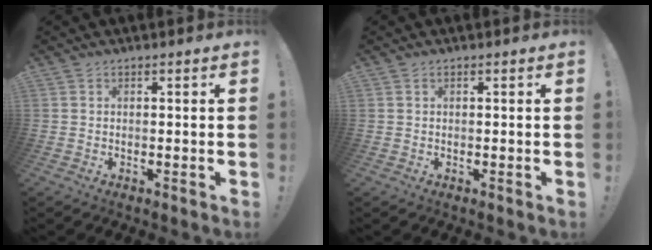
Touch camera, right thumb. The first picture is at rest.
{"total": 0.0}